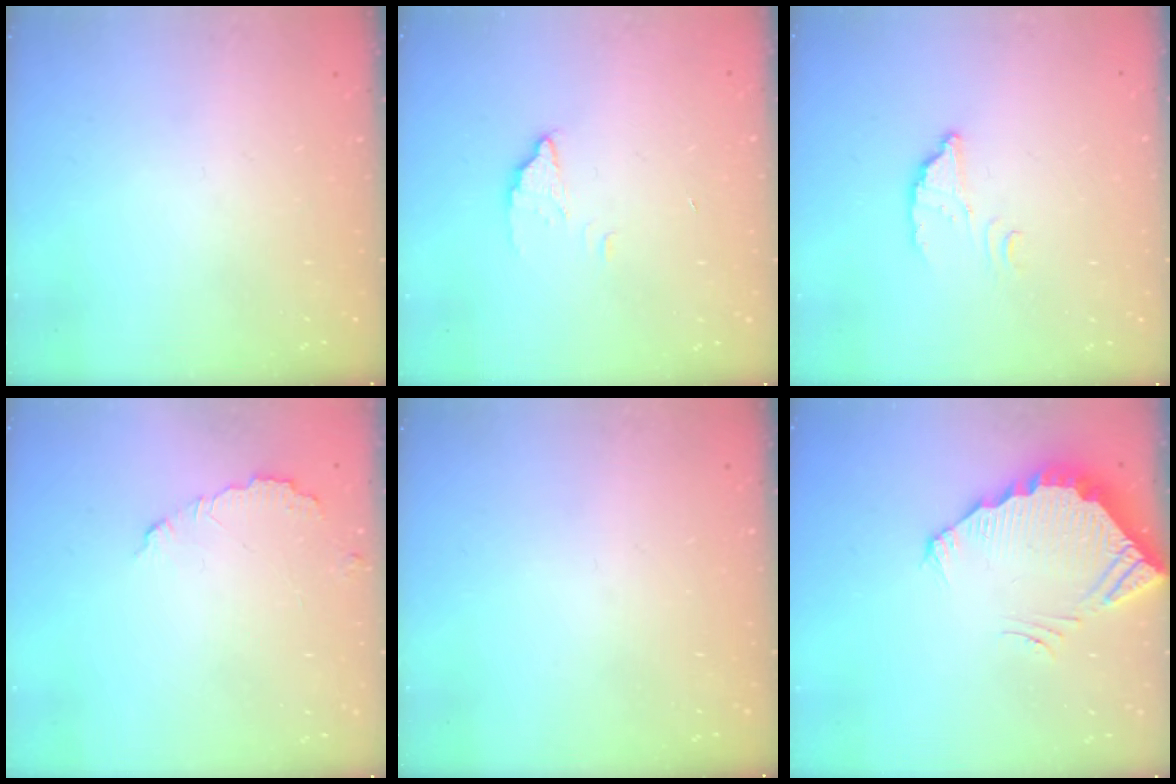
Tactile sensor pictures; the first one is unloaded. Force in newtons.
{"total": 2.6, "press": 2.6, "slide": 0.2}
{"total": 2.4, "press": 2.4, "slide": 0.3}
{"total": 3.9, "press": 3.9, "slide": 0.3}
{"total": 0.0}
{"total": 4.0, "press": 4.0, "slide": 0.2}